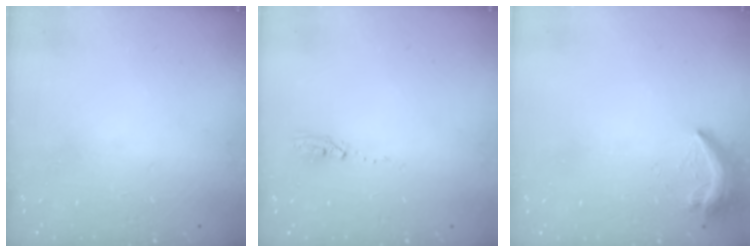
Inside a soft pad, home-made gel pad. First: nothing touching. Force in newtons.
{"total": 3.7, "press": 3.5, "slide": 1.3}
{"total": 7.8, "press": 7.8, "slide": 0.9}